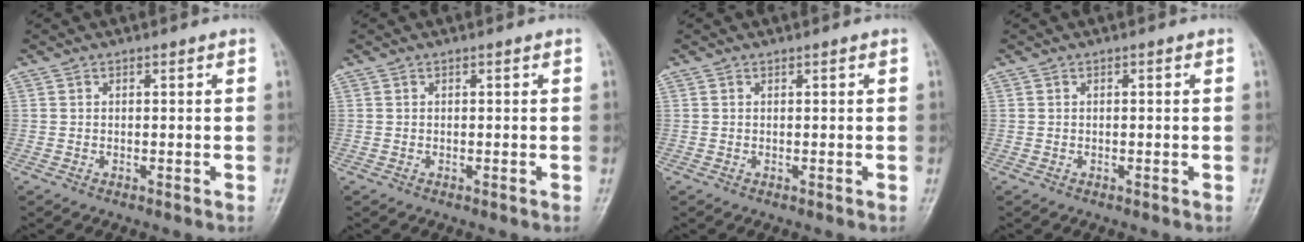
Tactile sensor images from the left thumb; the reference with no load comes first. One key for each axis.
{"total": 0.0}
{"total": 0.0}
{"total": 0.0}